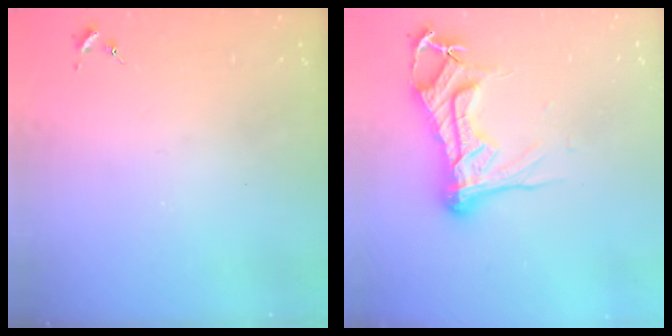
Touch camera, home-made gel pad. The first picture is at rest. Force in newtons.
{"total": 16.5, "press": 16.5, "slide": 1.8}